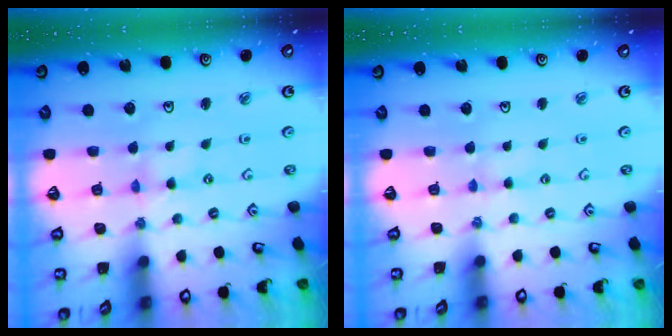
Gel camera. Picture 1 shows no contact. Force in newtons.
{"total": 1.9, "press": 1.9, "slide": 0.3}